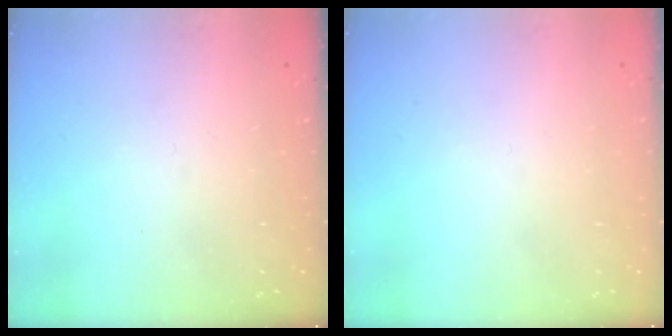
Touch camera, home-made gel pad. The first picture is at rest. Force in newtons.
{"total": 1.5, "press": 1.5, "slide": 0.1}